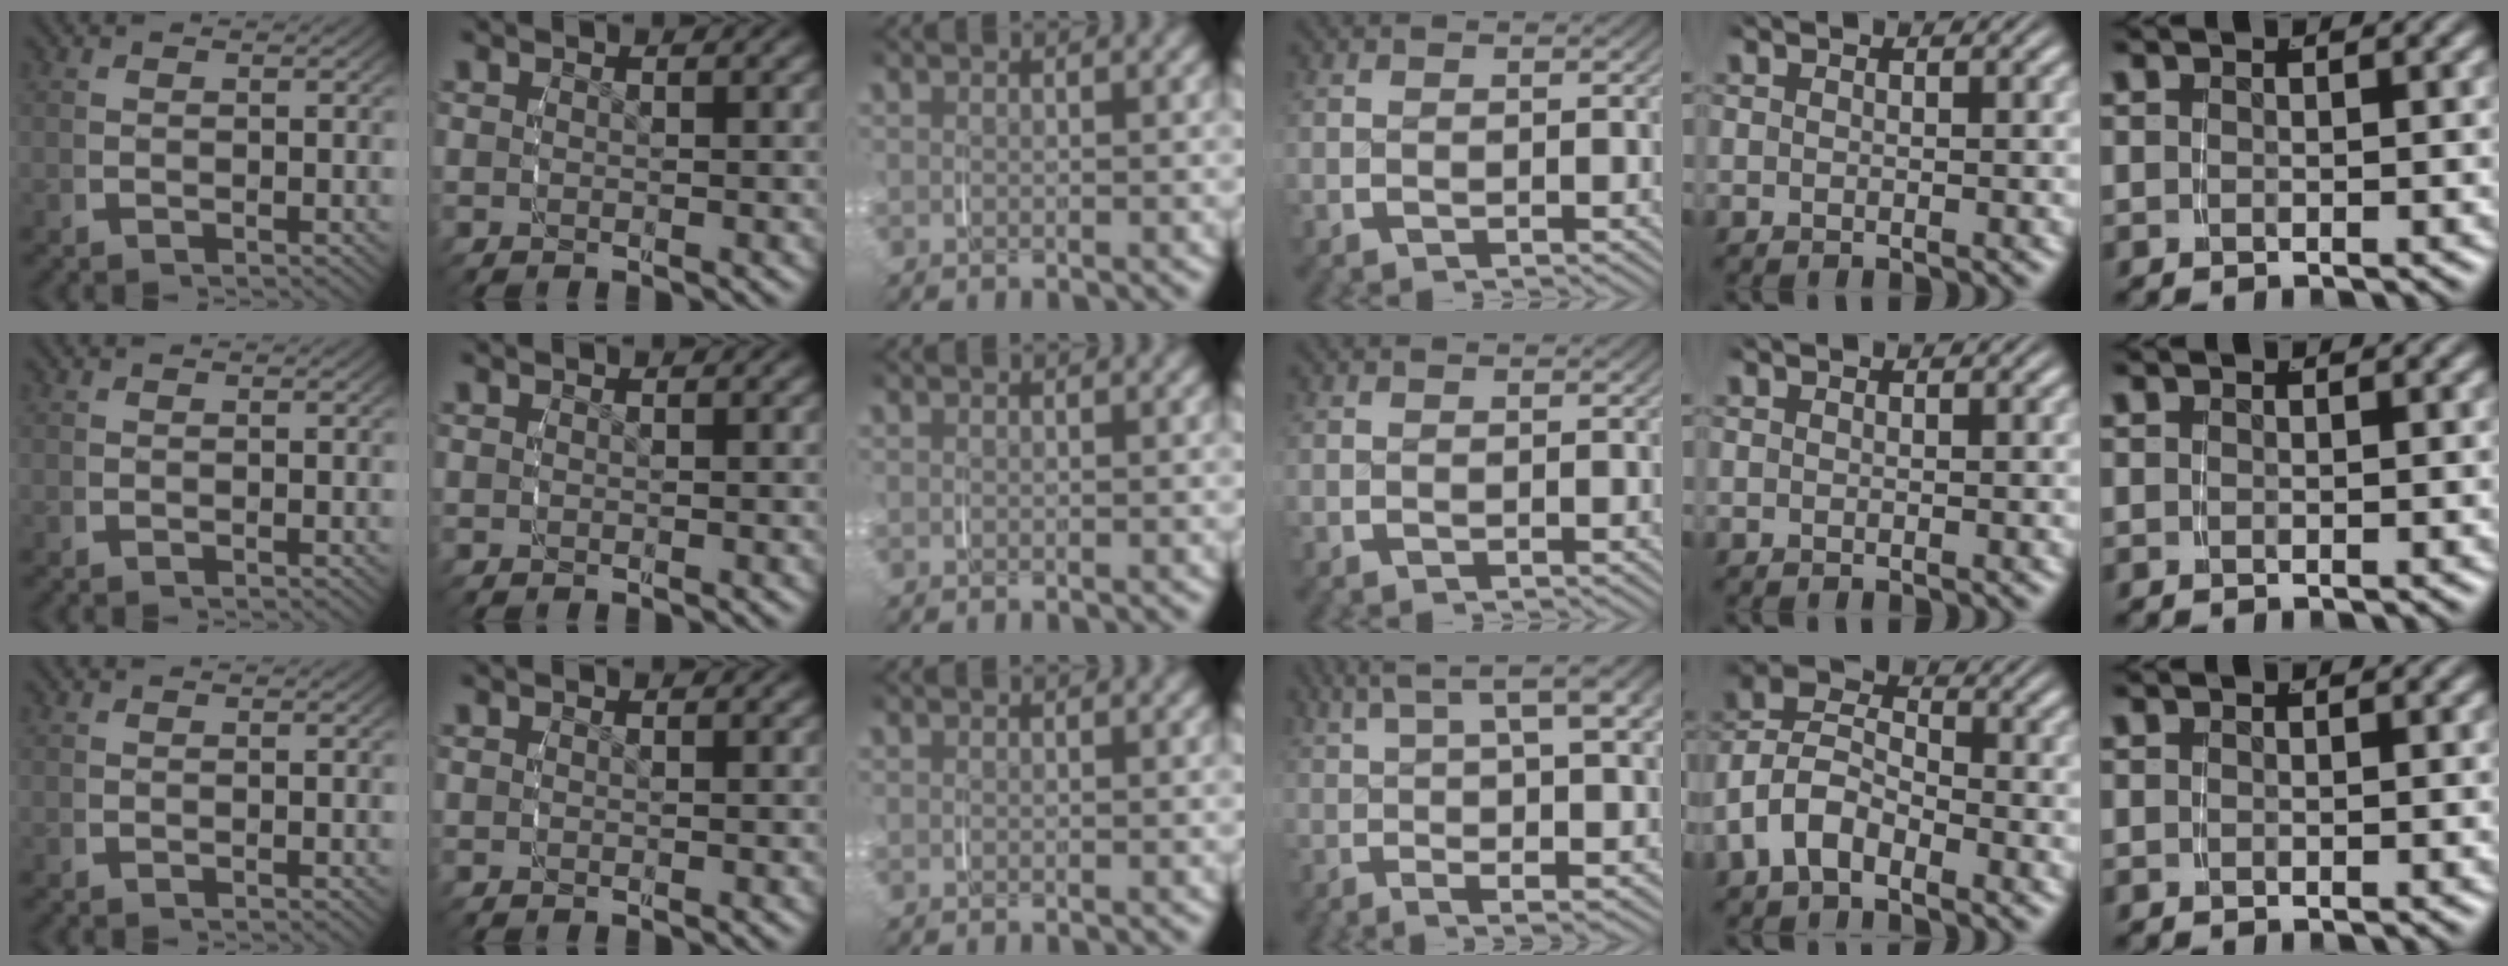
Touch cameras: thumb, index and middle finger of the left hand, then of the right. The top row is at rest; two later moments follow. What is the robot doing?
{"motion": "grasp_and_lifting", "object": "jacket"}